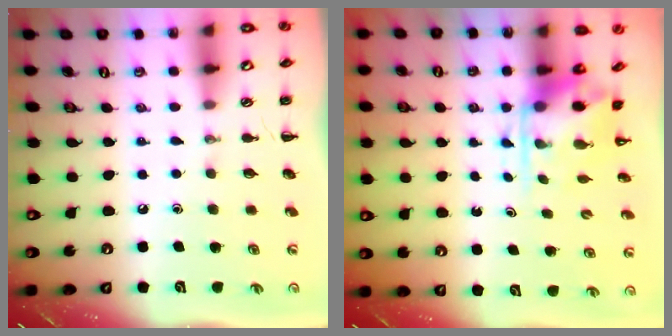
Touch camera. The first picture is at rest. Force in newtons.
{"total": 3.8, "press": 3.7, "slide": 0.9}